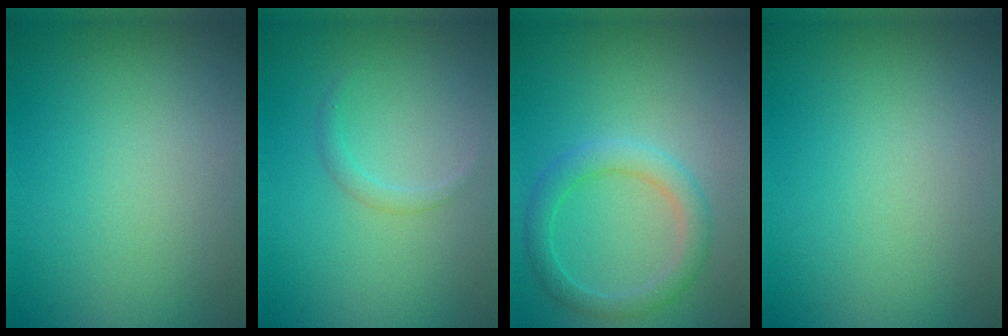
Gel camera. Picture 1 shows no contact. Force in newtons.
{"total": 0.9, "press": 0.9, "slide": 0.1}
{"total": 2.7, "press": 2.7, "slide": 0.1}
{"total": 0.0}